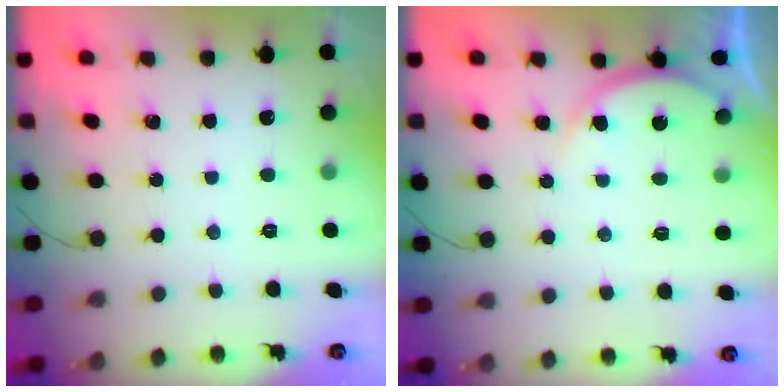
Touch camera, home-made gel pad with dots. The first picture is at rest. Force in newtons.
{"total": 5.3, "press": 5.2, "slide": 0.8}